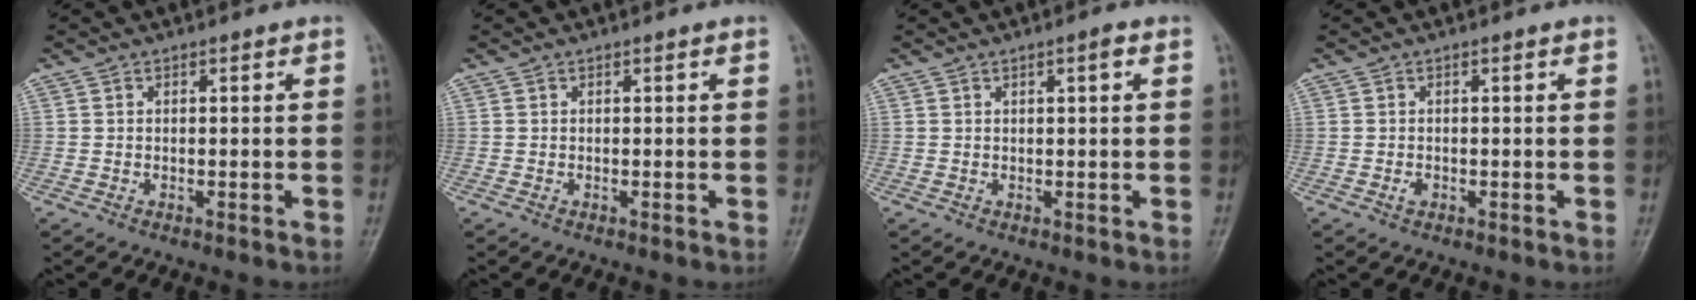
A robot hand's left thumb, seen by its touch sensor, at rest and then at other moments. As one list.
[{"total": 0.0}, {"total": 1.6, "force": [0.7, 0.2, 1.5], "torque": [-0.024, 0.001, 0.009]}, {"total": 0.9, "force": [-0.3, 0.6, 0.6], "torque": [-0.008, 0.000, -0.005]}]